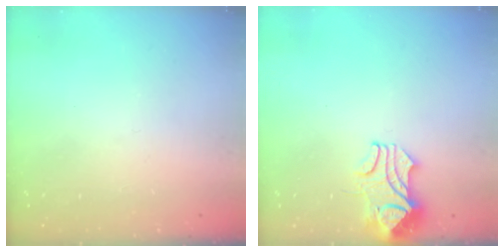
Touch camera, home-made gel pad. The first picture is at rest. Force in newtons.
{"total": 2.4, "press": 2.2, "slide": 1.0}